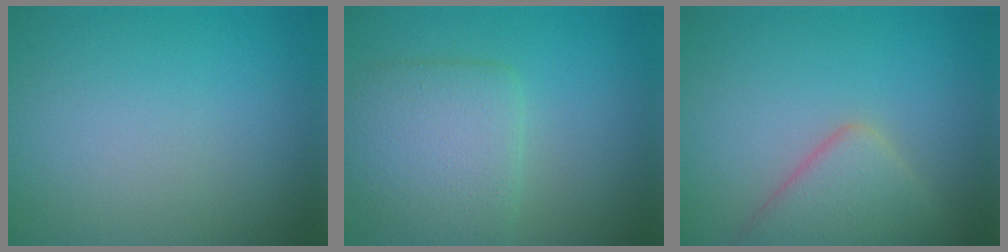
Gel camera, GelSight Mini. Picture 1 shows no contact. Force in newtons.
{"total": 4.9, "press": 4.9, "slide": 0.4}
{"total": 4.4, "press": 4.4, "slide": 0.2}